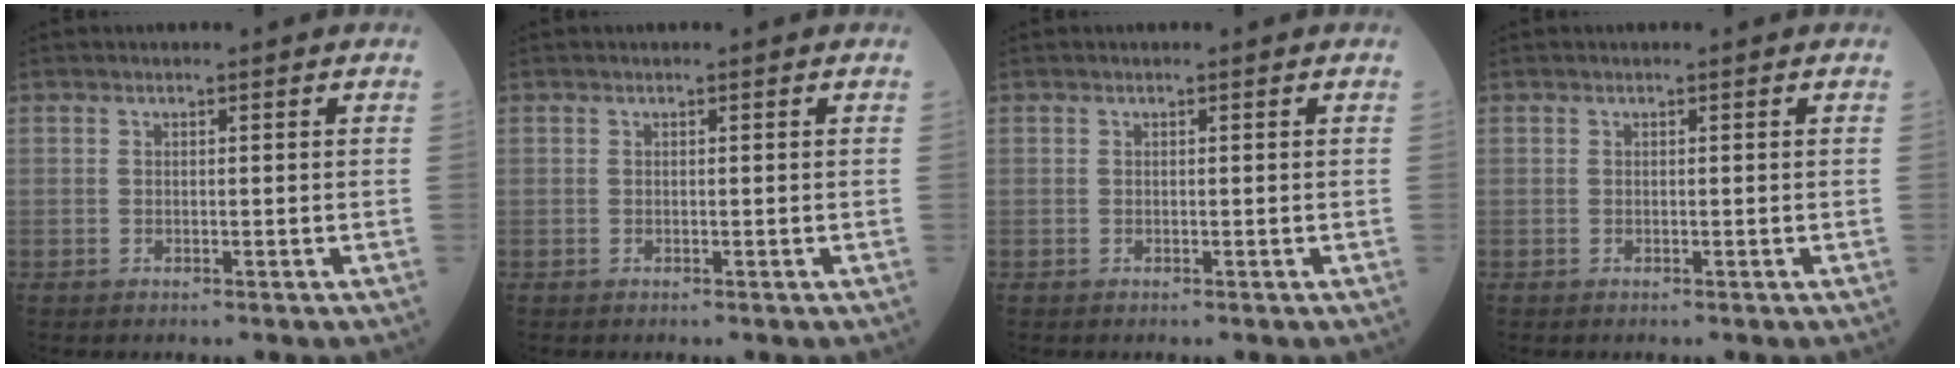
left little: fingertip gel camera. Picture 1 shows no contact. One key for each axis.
{"total": 0.0}
{"total": 0.0}
{"total": 0.0}